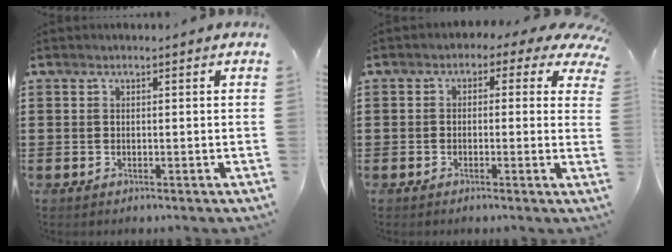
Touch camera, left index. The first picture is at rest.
{"total": 1.8, "force": [-0.8, 1.3, 0.9], "torque": [-0.024, 0.006, -0.021]}